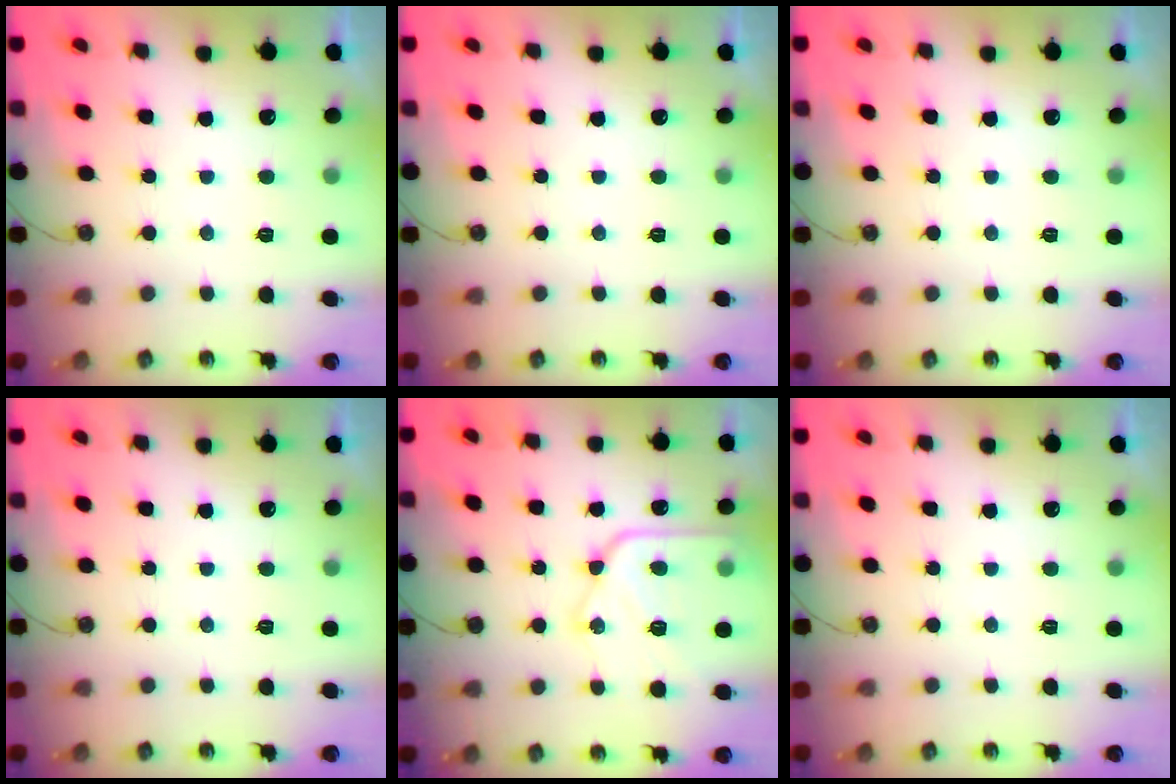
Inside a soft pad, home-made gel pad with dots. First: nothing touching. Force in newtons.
{"total": 0.0}
{"total": 0.0}
{"total": 0.0}
{"total": 16.8, "press": 16.8, "slide": 1.5}
{"total": 0.0}